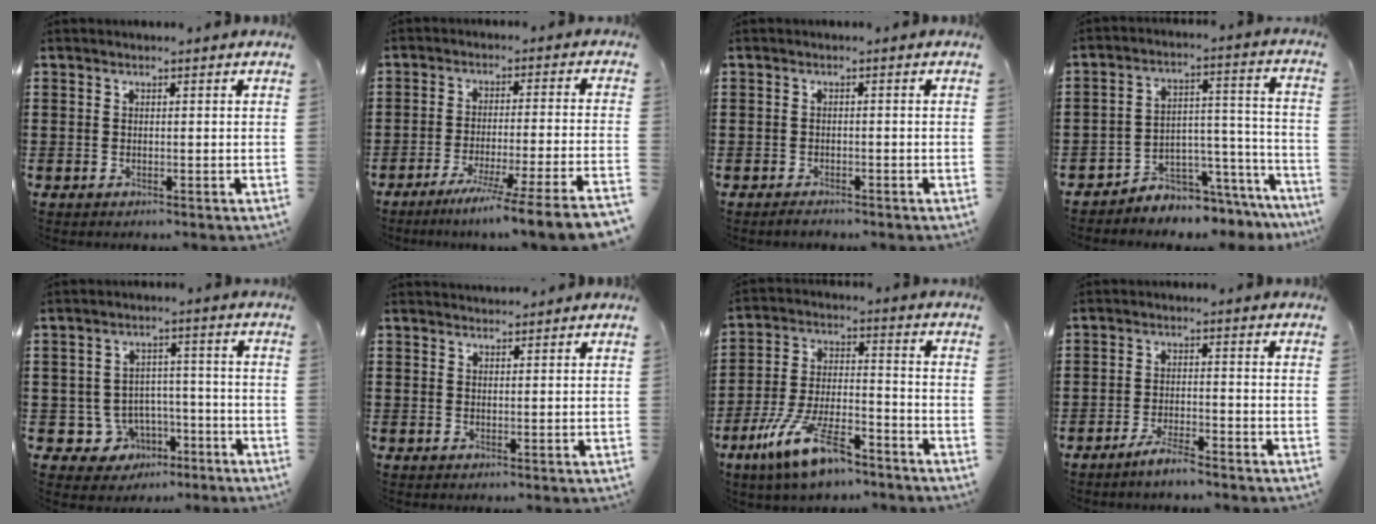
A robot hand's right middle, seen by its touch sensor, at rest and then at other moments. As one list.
[{"total": 7.3, "force": [-6.0, -1.6, 3.9], "torque": [-0.056, -0.022, -0.115]}, {"total": 0.9, "force": [-0.9, 0.2, 0.1], "torque": [-0.005, 0.000, -0.019]}, {"total": 4.8, "force": [-4.6, 1.4, 0.0], "torque": [-0.008, 0.007, -0.095]}, {"total": 5.6, "force": [-2.8, 4.6, 1.3], "torque": [-0.044, 0.013, -0.052]}, {"total": 1.4, "force": [1.4, 0.3, 0.0], "torque": [-0.003, 0.001, 0.027]}, {"total": 11.8, "force": [-8.2, 3.1, 7.9], "torque": [-0.170, 0.013, -0.160]}, {"total": 3.3, "force": [-2.9, 0.2, 1.6], "torque": [-0.035, 0.003, -0.057]}]